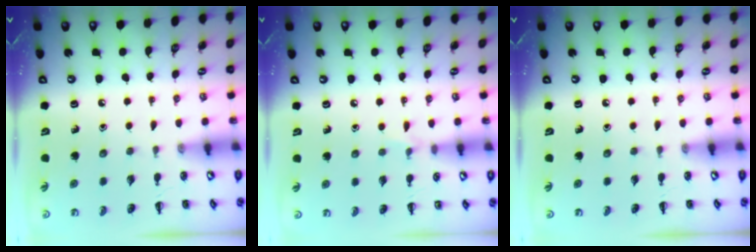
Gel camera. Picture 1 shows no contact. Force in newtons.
{"total": 4.2, "press": 4.0, "slide": 1.4}
{"total": 0.0}